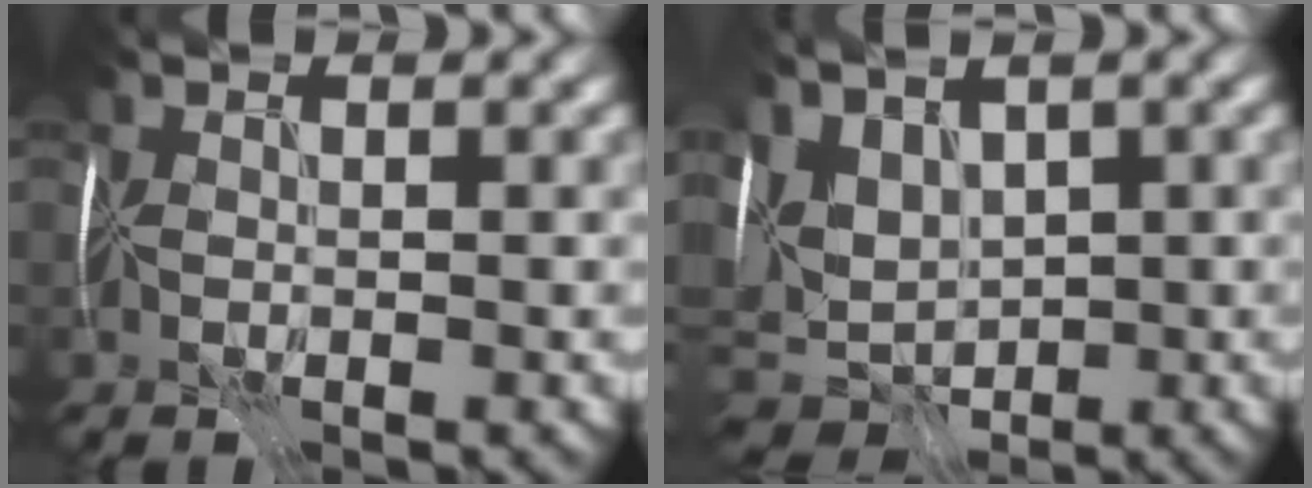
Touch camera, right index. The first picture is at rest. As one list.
[{"total": 8.5, "force": [3.2, 5.3, 5.9], "torque": [-0.128, 0.017, 0.068]}]